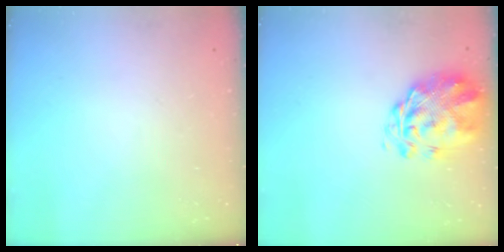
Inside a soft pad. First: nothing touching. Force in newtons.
{"total": 3.3, "press": 2.9, "slide": 1.7}